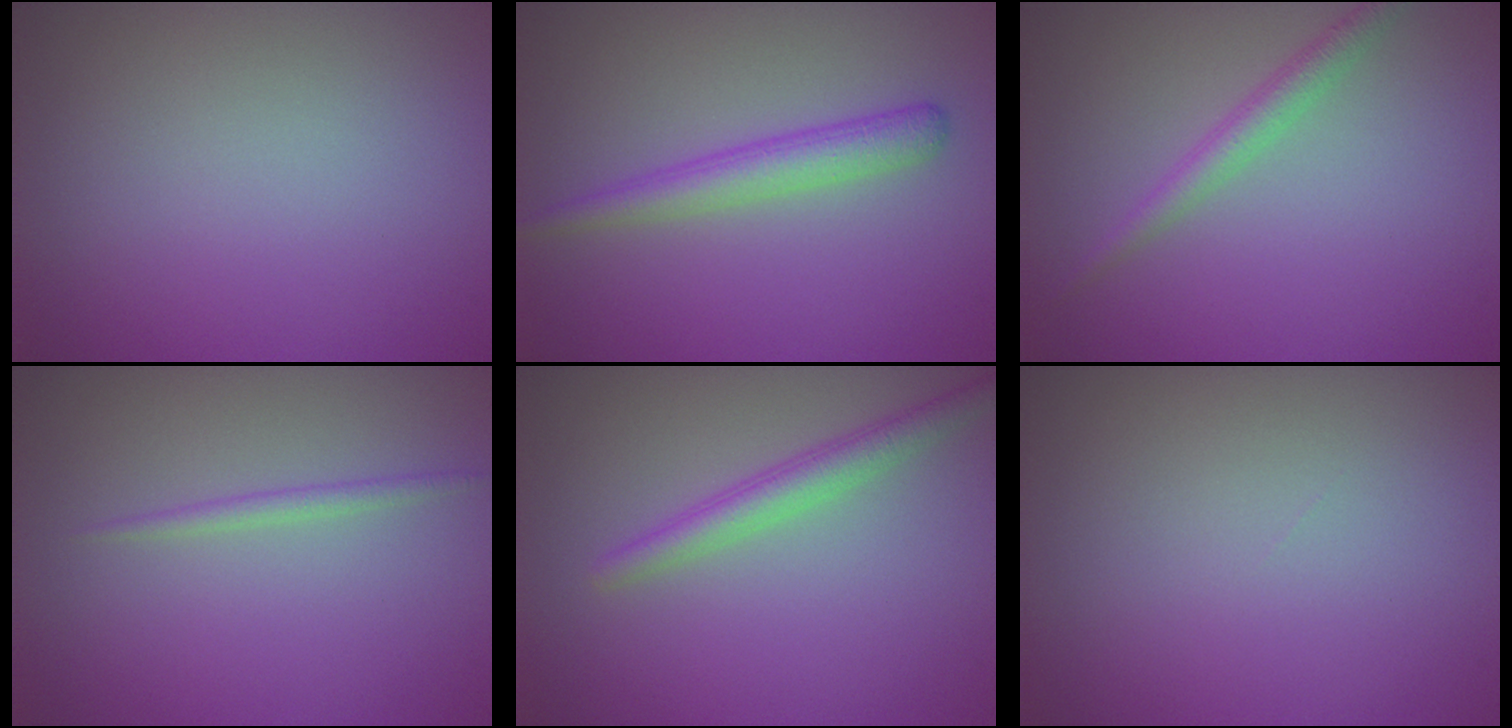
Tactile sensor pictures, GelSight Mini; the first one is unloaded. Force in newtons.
{"total": 2.8, "press": 2.8, "slide": 0.2}
{"total": 2.0, "press": 2.0, "slide": 0.1}
{"total": 0.9, "press": 0.9, "slide": 0.0}
{"total": 2.5, "press": 2.5, "slide": 0.1}
{"total": 0.0}